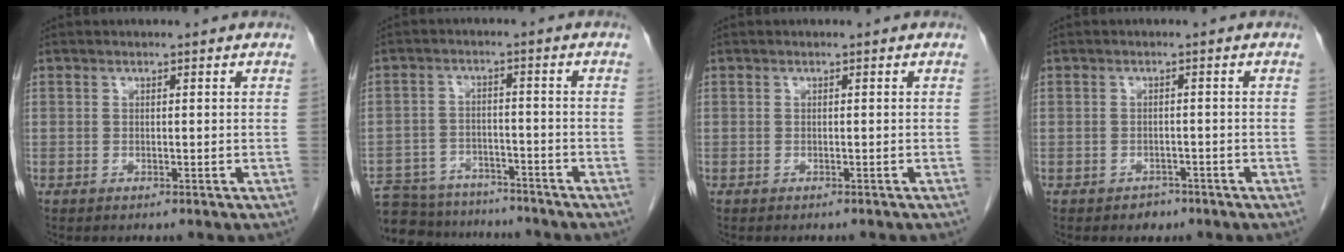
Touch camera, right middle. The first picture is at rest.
{"total": 15.6, "force": [-14.0, 5.3, 4.4], "torque": [-0.101, 0.002, -0.200]}
{"total": 1.5, "force": [-1.4, 0.3, 0.5], "torque": [-0.011, -0.002, -0.018]}
{"total": 2.0, "force": [-1.4, 1.3, 0.5], "torque": [-0.013, 0.003, -0.018]}